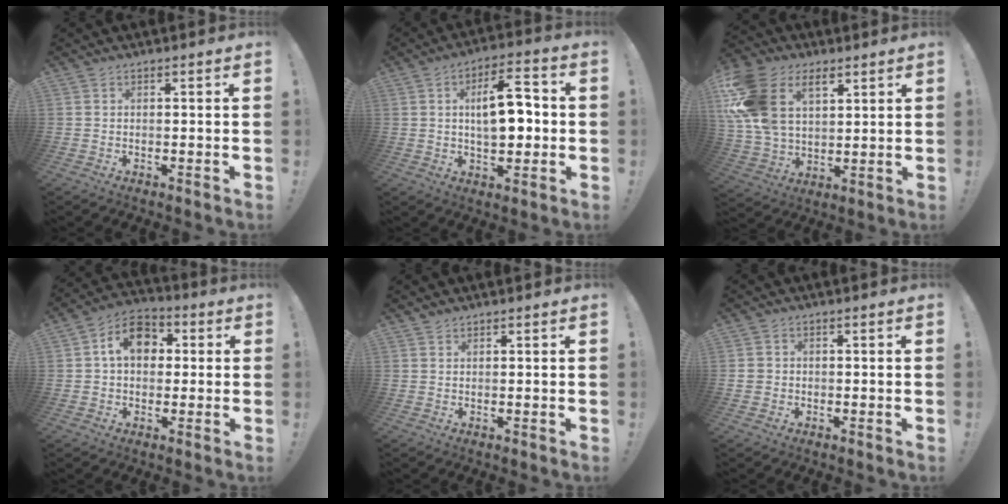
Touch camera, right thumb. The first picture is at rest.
{"total": 13.4, "force": [0.6, 6.9, 11.5], "torque": [-0.168, 0.008, 0.008]}
{"total": 18.7, "force": [8.2, 12.3, 11.4], "torque": [-0.225, -0.034, 0.152]}
{"total": 11.1, "force": [2.6, 8.1, 7.2], "torque": [-0.110, 0.010, 0.050]}
{"total": 0.8, "force": [0.6, 0.4, -0.3], "torque": [0.009, -0.002, 0.013]}
{"total": 2.1, "force": [-0.4, 1.9, 0.6], "torque": [-0.009, 0.007, -0.006]}